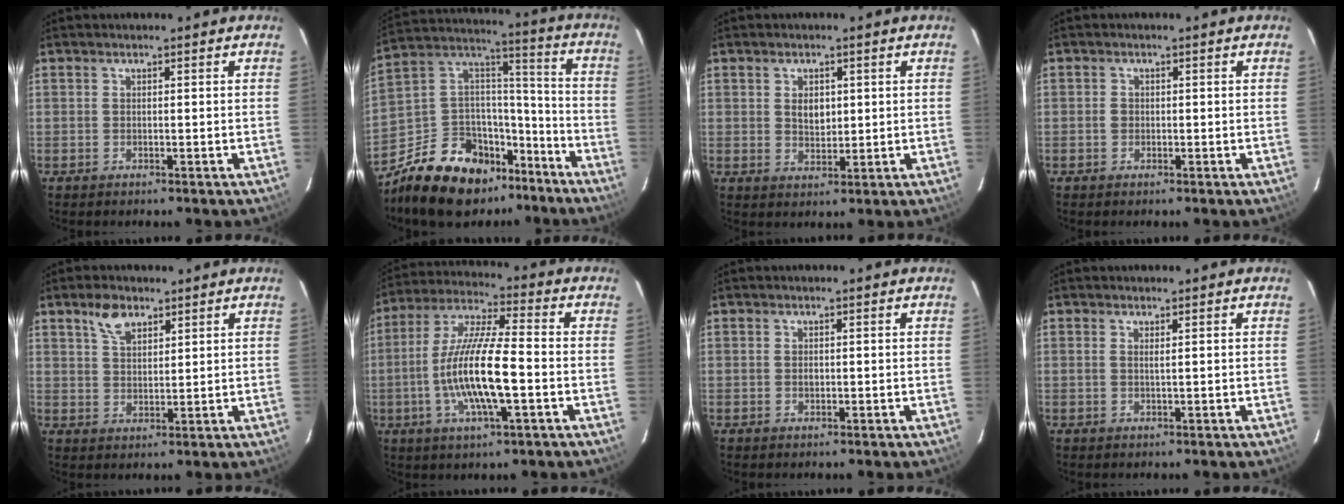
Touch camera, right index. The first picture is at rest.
{"total": 20.6, "force": [-13.7, 12.4, 9.2], "torque": [-0.212, 0.064, -0.207]}
{"total": 3.7, "force": [0.8, 2.5, 2.5], "torque": [-0.040, 0.003, 0.016]}
{"total": 1.1, "force": [-0.3, 1.1, 0.3], "torque": [-0.003, 0.003, -0.005]}
{"total": 5.2, "force": [3.3, 2.8, 2.9], "torque": [-0.047, 0.010, 0.062]}
{"total": 15.1, "force": [-3.4, 2.8, 14.4], "torque": [-0.284, -0.002, -0.066]}
{"total": 1.0, "force": [-0.1, 0.8, 0.6], "torque": [-0.009, 0.002, -0.002]}
{"total": 0.7, "force": [0.3, -0.1, 0.7], "torque": [-0.014, 0.002, 0.004]}